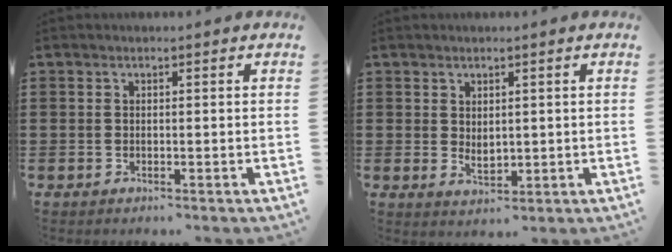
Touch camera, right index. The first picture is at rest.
{"total": 1.9, "force": [0.8, 1.1, 1.3], "torque": [-0.017, -0.001, 0.014]}